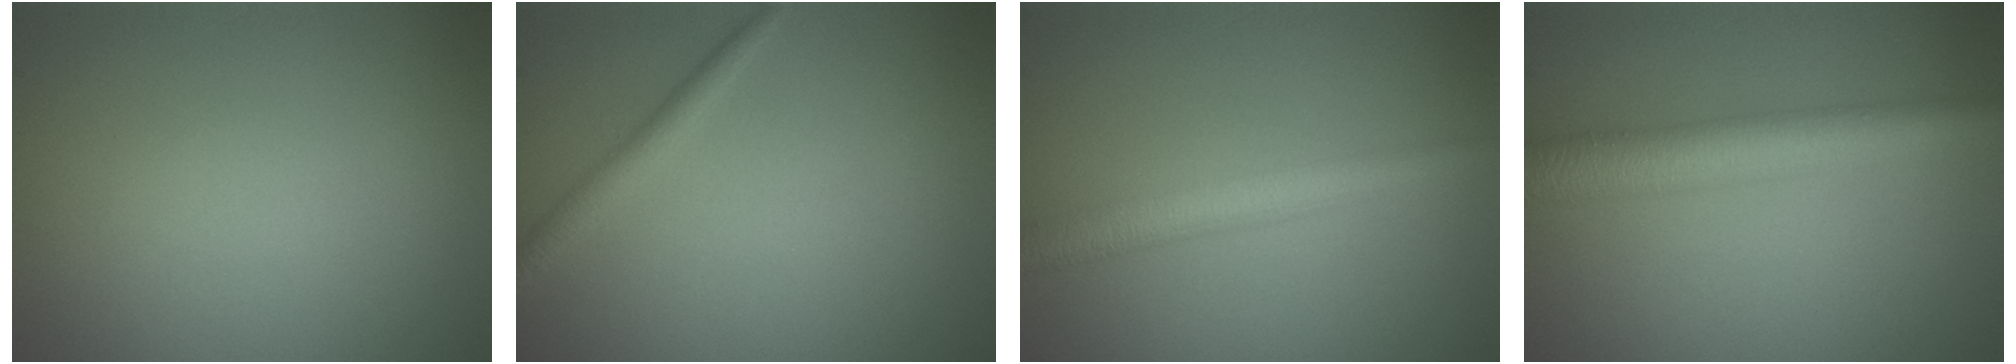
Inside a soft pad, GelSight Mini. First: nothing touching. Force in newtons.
{"total": 1.6, "press": 1.6, "slide": 0.1}
{"total": 3.7, "press": 3.7, "slide": 0.1}
{"total": 5.9, "press": 5.9, "slide": 0.2}